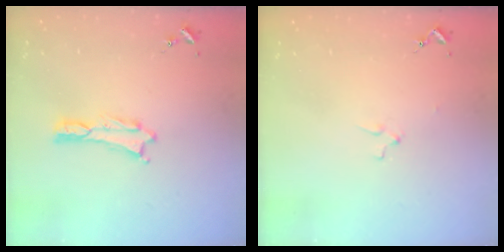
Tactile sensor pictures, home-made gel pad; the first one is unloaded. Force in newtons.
{"total": 1.1, "press": 1.1, "slide": 0.1}